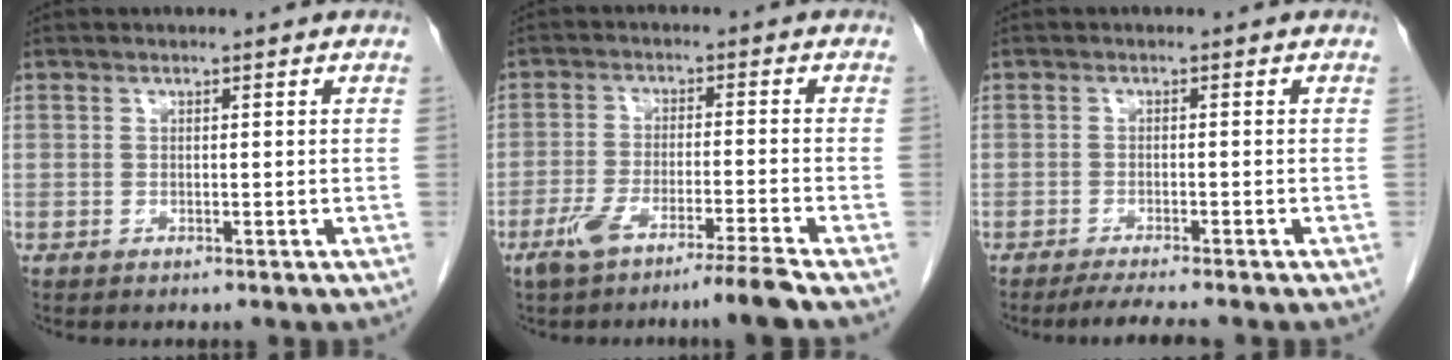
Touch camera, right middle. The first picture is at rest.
{"total": 7.4, "force": [-5.4, -0.9, 5.0], "torque": [-0.093, -0.012, -0.101]}
{"total": 4.1, "force": [-3.5, -0.3, 2.1], "torque": [-0.036, -0.013, -0.058]}